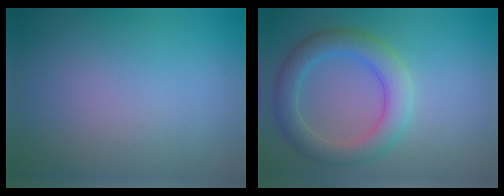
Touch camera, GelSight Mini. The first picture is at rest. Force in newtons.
{"total": 4.6, "press": 4.6, "slide": 0.2}